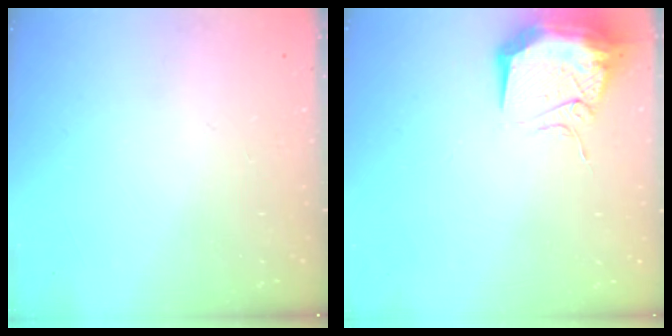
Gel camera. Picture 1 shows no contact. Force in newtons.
{"total": 13.6, "press": 13.3, "slide": 2.8}